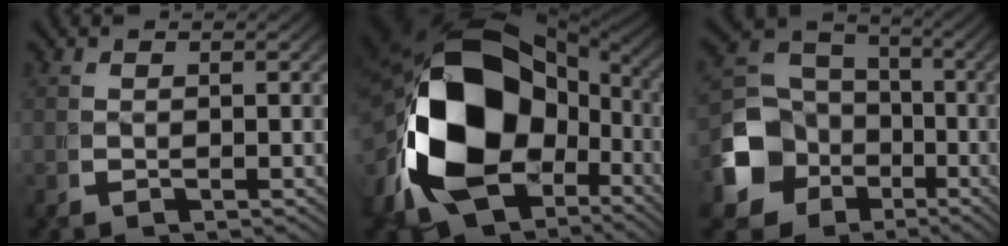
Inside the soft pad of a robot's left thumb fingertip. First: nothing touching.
{"total": 23.1, "force": [-1.9, 15.8, 16.7], "torque": [-0.349, -0.064, -0.004]}
{"total": 10.0, "force": [-2.6, 8.5, 4.7], "torque": [-0.092, -0.034, -0.032]}